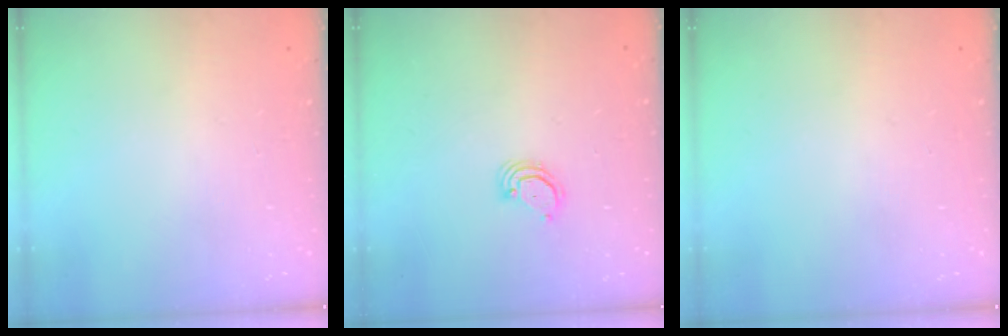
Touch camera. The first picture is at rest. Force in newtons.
{"total": 3.0, "press": 3.0, "slide": 0.2}
{"total": 0.0}